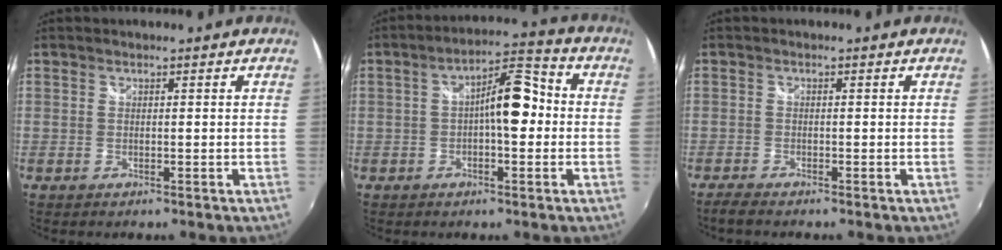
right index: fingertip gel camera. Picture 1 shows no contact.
{"total": 8.7, "force": [-0.5, 3.0, 8.1], "torque": [-0.128, 0.025, -0.011]}
{"total": 2.5, "force": [-2.3, 0.4, 1.0], "torque": [-0.028, -0.011, -0.044]}